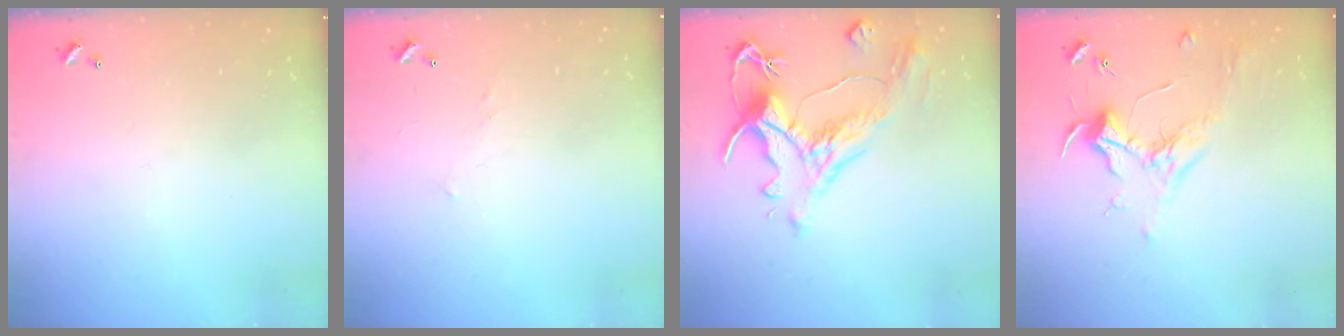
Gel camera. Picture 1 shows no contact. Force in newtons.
{"total": 2.9, "press": 2.8, "slide": 0.4}
{"total": 1.6, "press": 0.8, "slide": 1.4}
{"total": 1.8, "press": 1.7, "slide": 0.7}